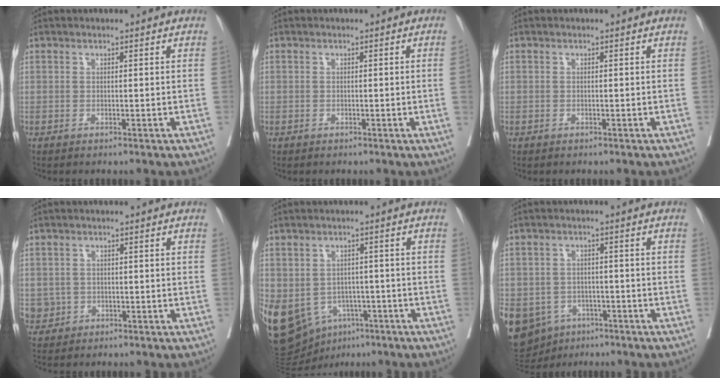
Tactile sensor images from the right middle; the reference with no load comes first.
{"total": 0.6, "force": [-0.1, -0.2, 0.6], "torque": [-0.012, 0.000, -0.002]}
{"total": 0.6, "force": [-0.2, 0.6, -0.1], "torque": [0.001, 0.006, -0.008]}
{"total": 2.9, "force": [-0.6, 2.8, 0.1], "torque": [0.006, 0.009, -0.005]}
{"total": 19.0, "force": [-8.0, 14.5, 9.3], "torque": [-0.256, -0.007, -0.105]}
{"total": 17.0, "force": [-7.7, 13.7, 6.5], "torque": [-0.196, 0.003, -0.100]}